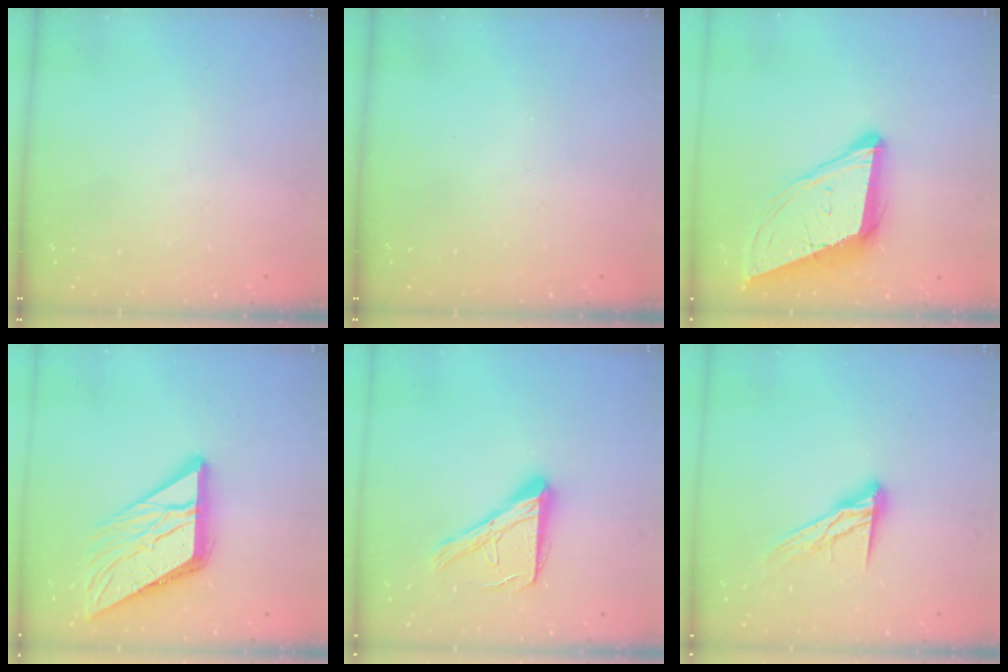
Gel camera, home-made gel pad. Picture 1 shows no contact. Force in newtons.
{"total": 0.0}
{"total": 12.6, "press": 12.0, "slide": 3.9}
{"total": 15.0, "press": 14.9, "slide": 1.6}
{"total": 14.7, "press": 14.7, "slide": 1.1}
{"total": 11.6, "press": 11.6, "slide": 0.9}